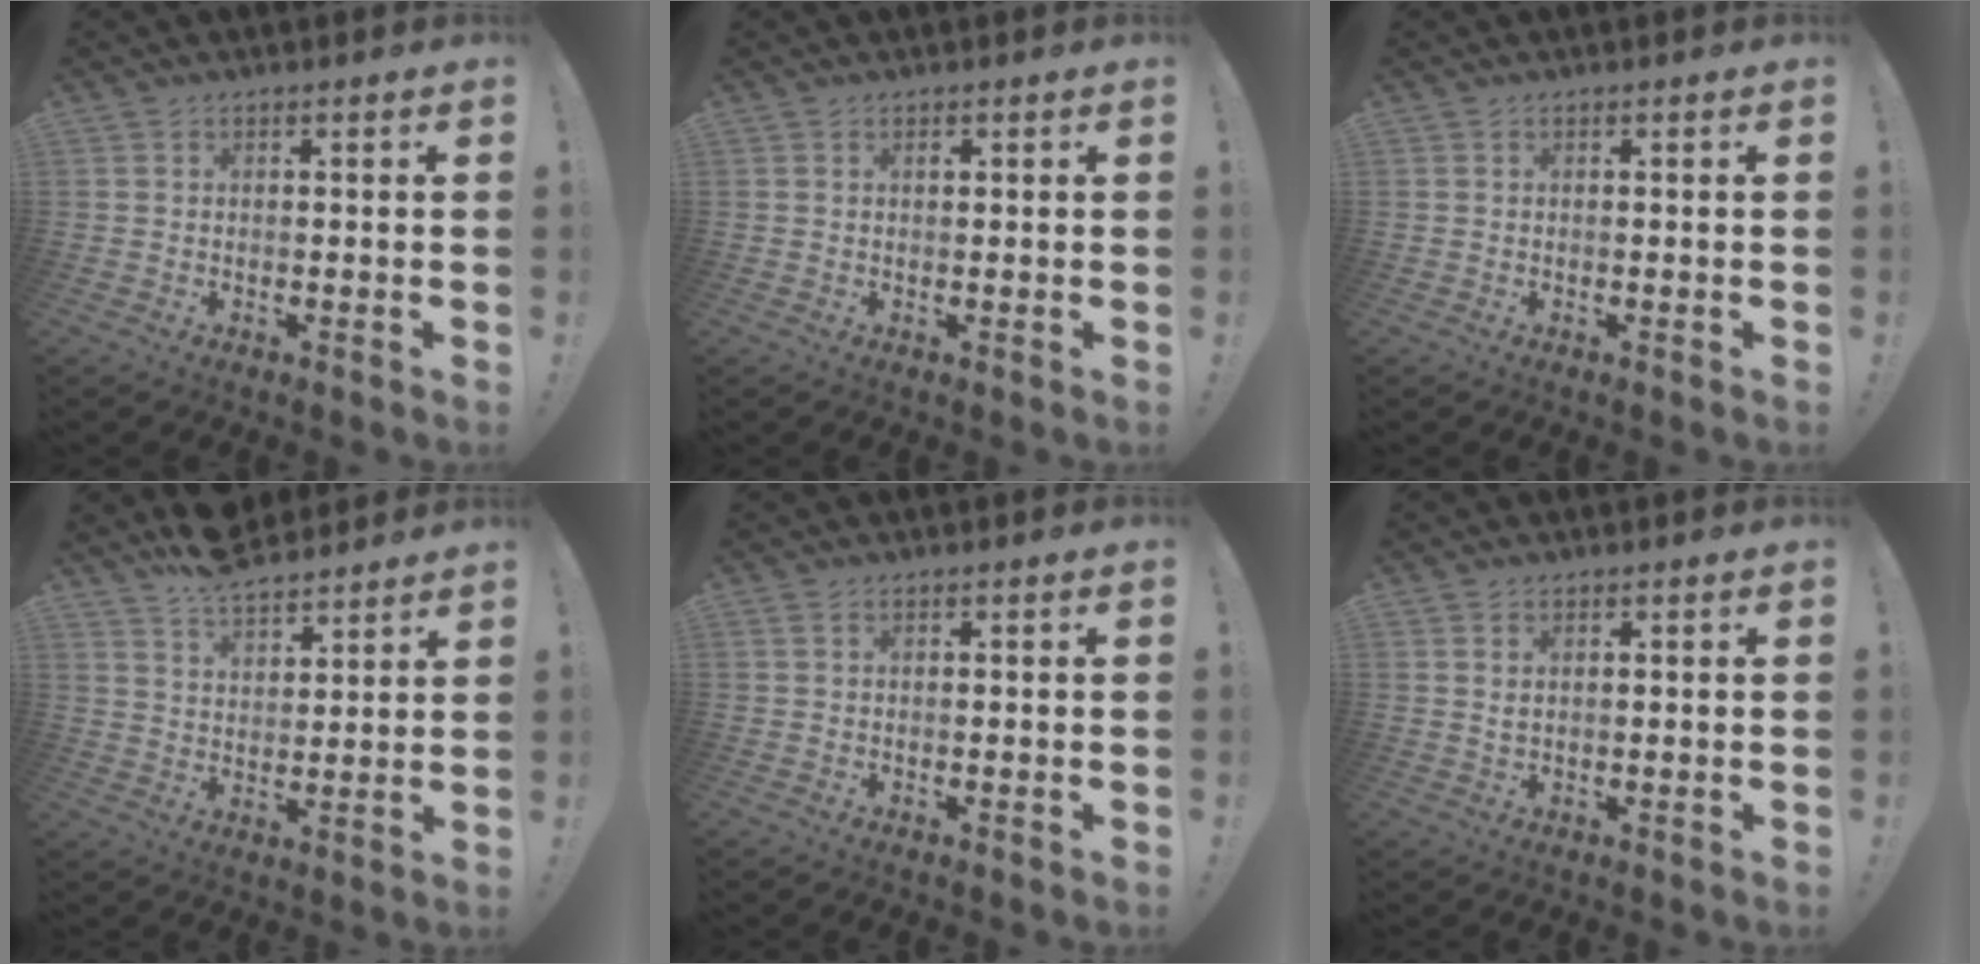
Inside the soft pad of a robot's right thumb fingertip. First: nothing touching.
{"total": 0.6, "force": [0.3, 0.3, 0.3], "torque": [-0.005, 0.000, 0.006]}
{"total": 0.0}
{"total": 9.3, "force": [8.3, 3.3, 2.5], "torque": [-0.053, -0.055, 0.157]}
{"total": 0.8, "force": [0.6, 0.2, 0.6], "torque": [-0.016, 0.003, 0.011]}
{"total": 1.6, "force": [1.0, 0.6, 1.1], "torque": [-0.016, -0.002, 0.016]}